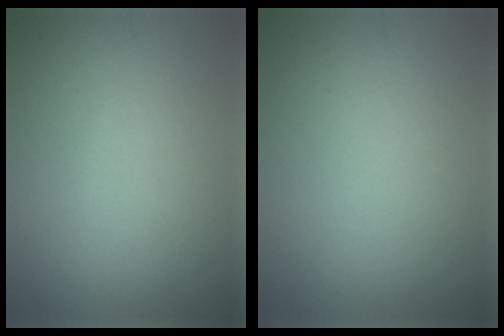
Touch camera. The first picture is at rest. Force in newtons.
{"total": 0.0}